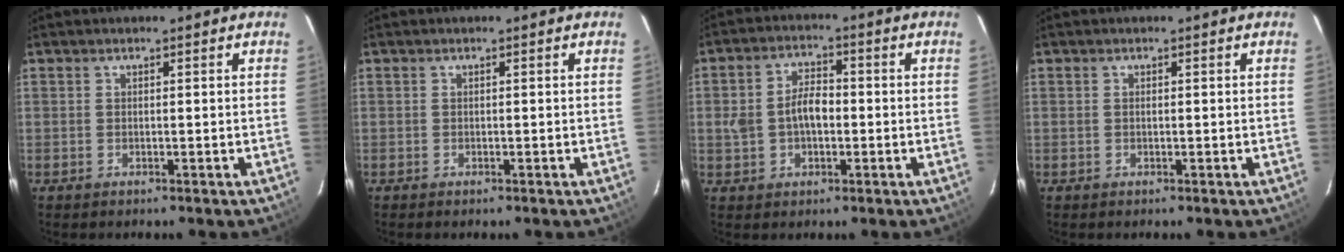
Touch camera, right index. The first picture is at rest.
{"total": 0.0}
{"total": 6.5, "force": [-0.6, 4.2, 4.9], "torque": [-0.099, 0.016, -0.005]}
{"total": 0.0}